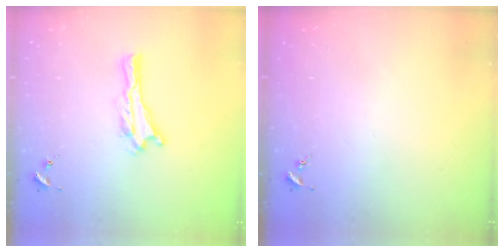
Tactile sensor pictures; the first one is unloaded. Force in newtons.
{"total": 0.0}